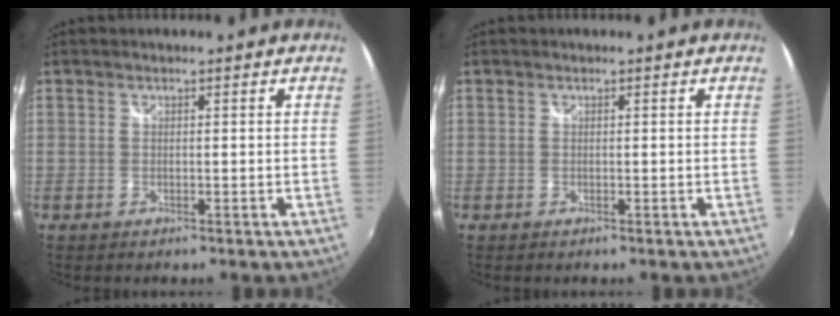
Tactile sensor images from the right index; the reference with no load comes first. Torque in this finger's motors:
{"motor_torque": [0.20, 0.19, 0.00, 0.01]}